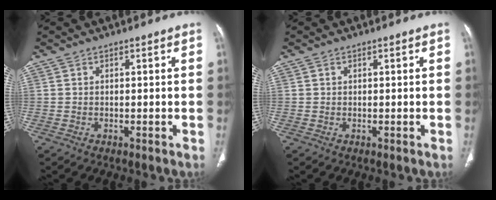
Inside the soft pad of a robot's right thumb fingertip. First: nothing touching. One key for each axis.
{"total": 0.0}